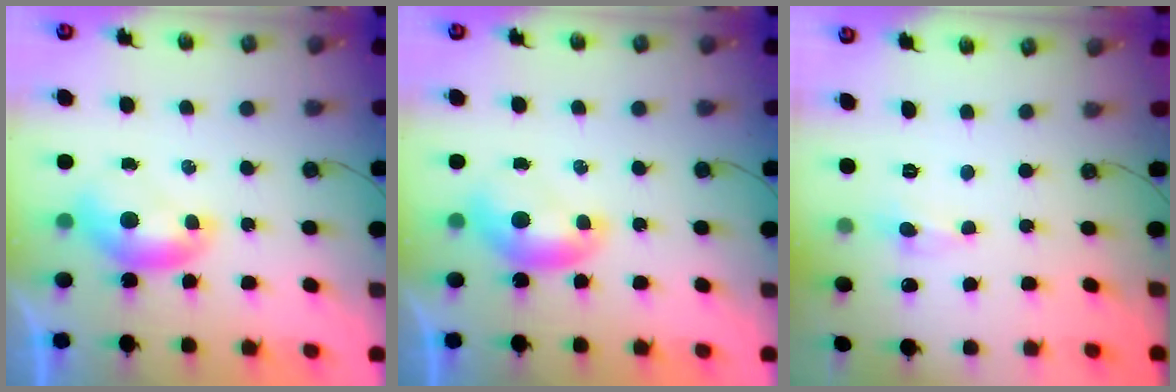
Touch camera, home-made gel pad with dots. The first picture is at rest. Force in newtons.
{"total": 0.0}
{"total": 0.7, "press": 0.7, "slide": 0.3}